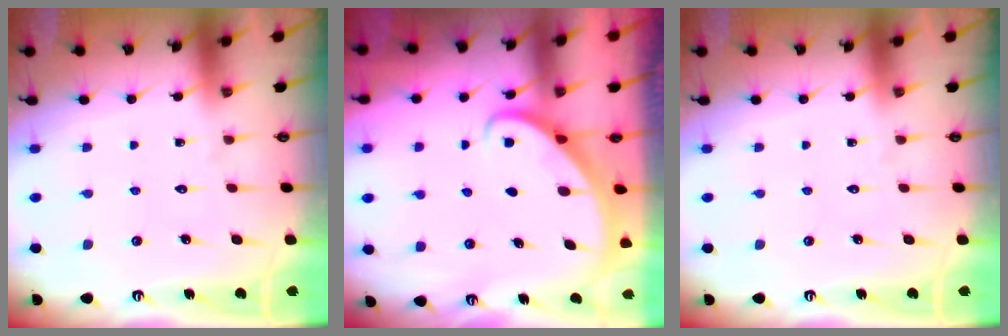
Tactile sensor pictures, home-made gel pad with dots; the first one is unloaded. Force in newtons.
{"total": 2.6, "press": 2.6, "slide": 0.2}
{"total": 0.0}